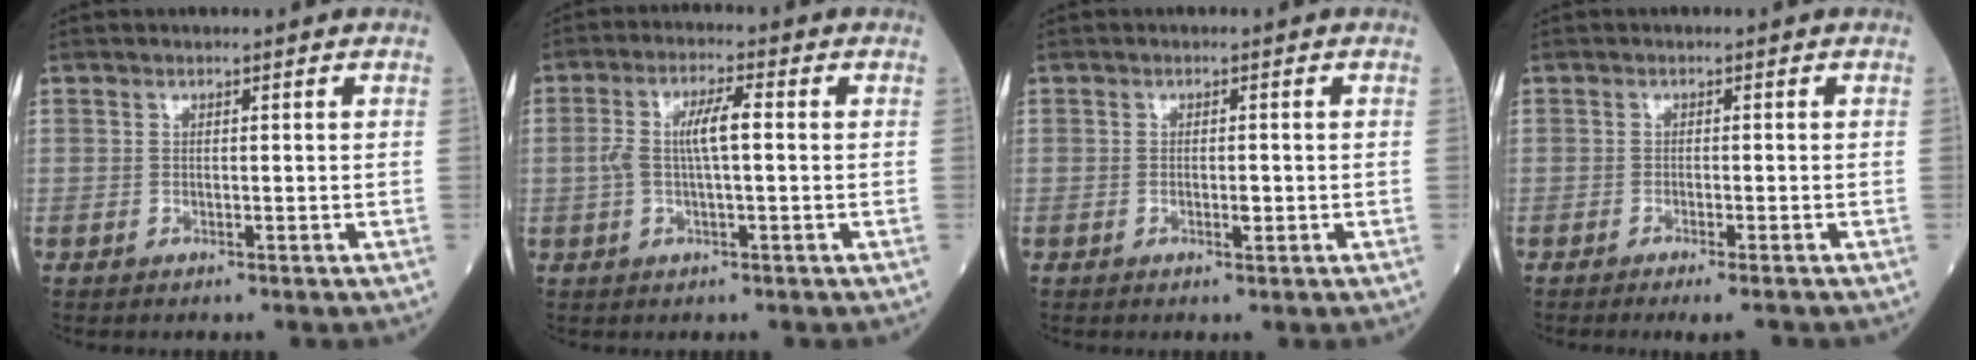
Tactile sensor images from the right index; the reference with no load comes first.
{"total": 5.5, "force": [0.3, 1.1, 5.4], "torque": [-0.115, 0.015, 0.004]}
{"total": 1.1, "force": [-0.3, 0.3, 1.1], "torque": [-0.016, -0.001, -0.004]}
{"total": 3.4, "force": [-2.7, 0.0, 2.0], "torque": [-0.023, -0.006, -0.039]}